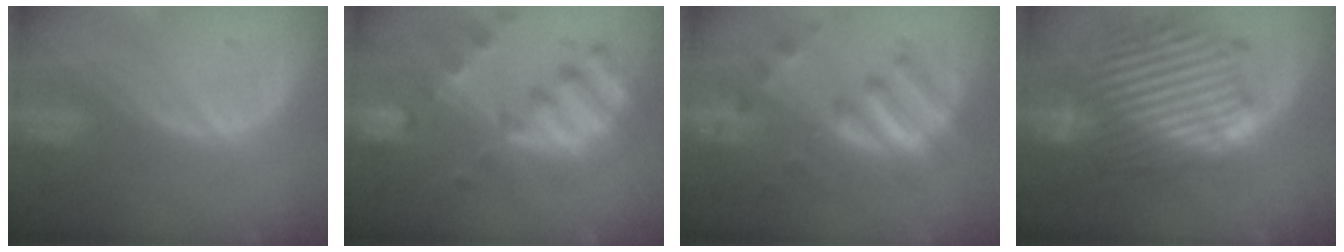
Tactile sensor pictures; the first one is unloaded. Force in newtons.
{"total": 10.1, "press": 8.8, "slide": 4.9}
{"total": 7.7, "press": 7.7, "slide": 1.0}
{"total": 13.2, "press": 13.2, "slide": 1.0}